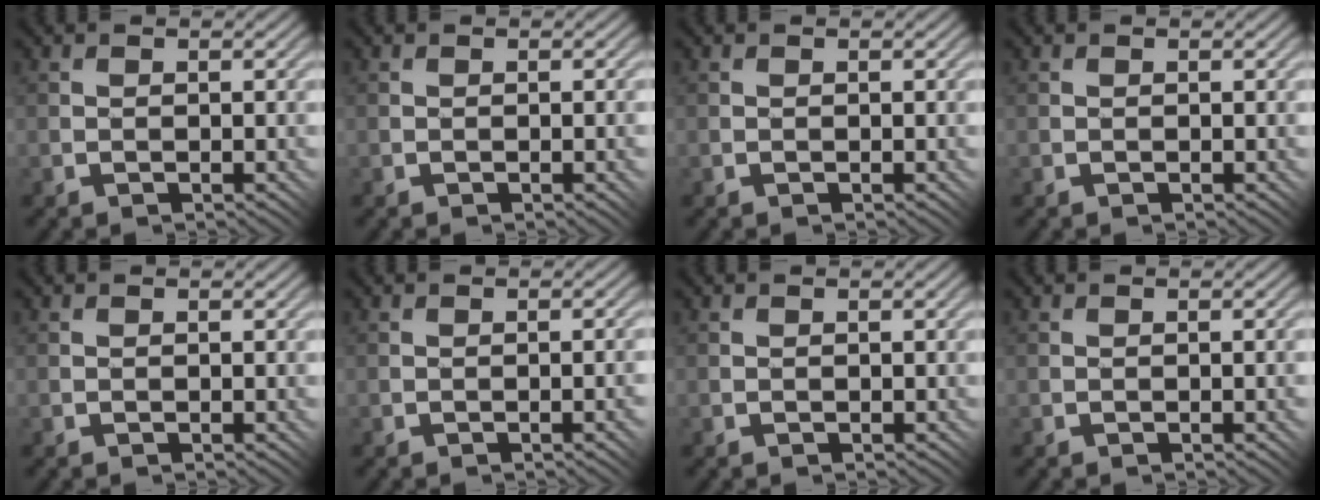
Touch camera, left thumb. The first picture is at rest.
{"total": 1.9, "force": [-0.6, 0.9, 1.5], "torque": [-0.017, -0.005, -0.003]}
{"total": 0.0}
{"total": 0.0}
{"total": 0.0}
{"total": 3.4, "force": [-1.4, 1.7, 2.6], "torque": [-0.025, 0.001, -0.010]}
{"total": 0.0}
{"total": 1.5, "force": [-0.4, 0.7, 1.2], "torque": [-0.017, -0.005, -0.003]}